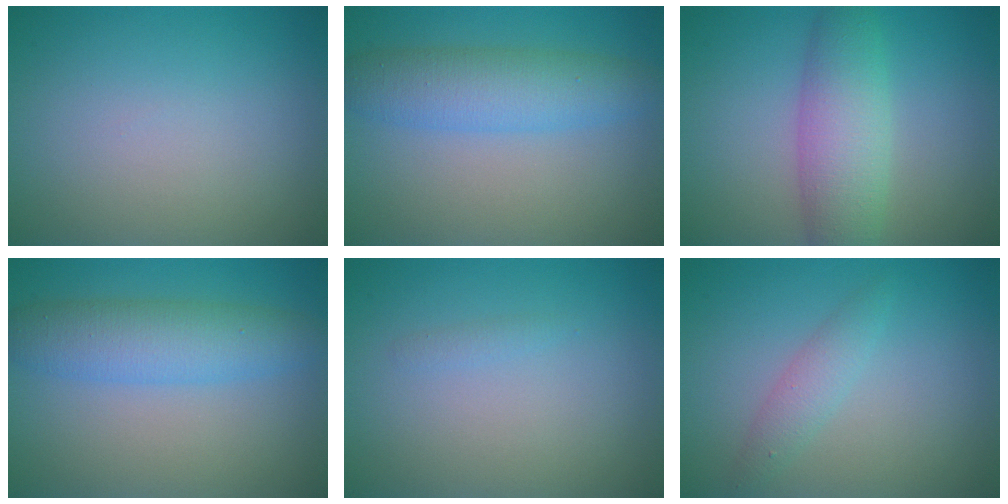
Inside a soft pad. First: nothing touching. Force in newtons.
{"total": 4.9, "press": 4.9, "slide": 0.2}
{"total": 5.3, "press": 5.3, "slide": 0.0}
{"total": 4.9, "press": 4.9, "slide": 0.2}
{"total": 0.6, "press": 0.6, "slide": 0.0}
{"total": 1.8, "press": 1.8, "slide": 0.1}